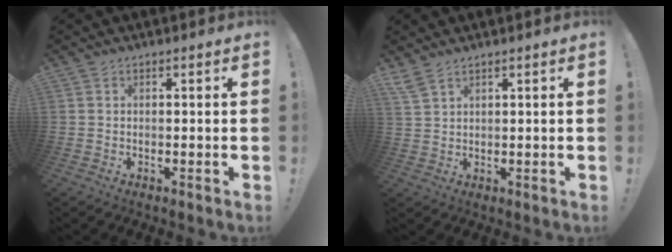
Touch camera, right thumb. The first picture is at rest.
{"total": 3.8, "force": [3.0, 1.1, 2.1], "torque": [-0.049, -0.012, 0.060]}